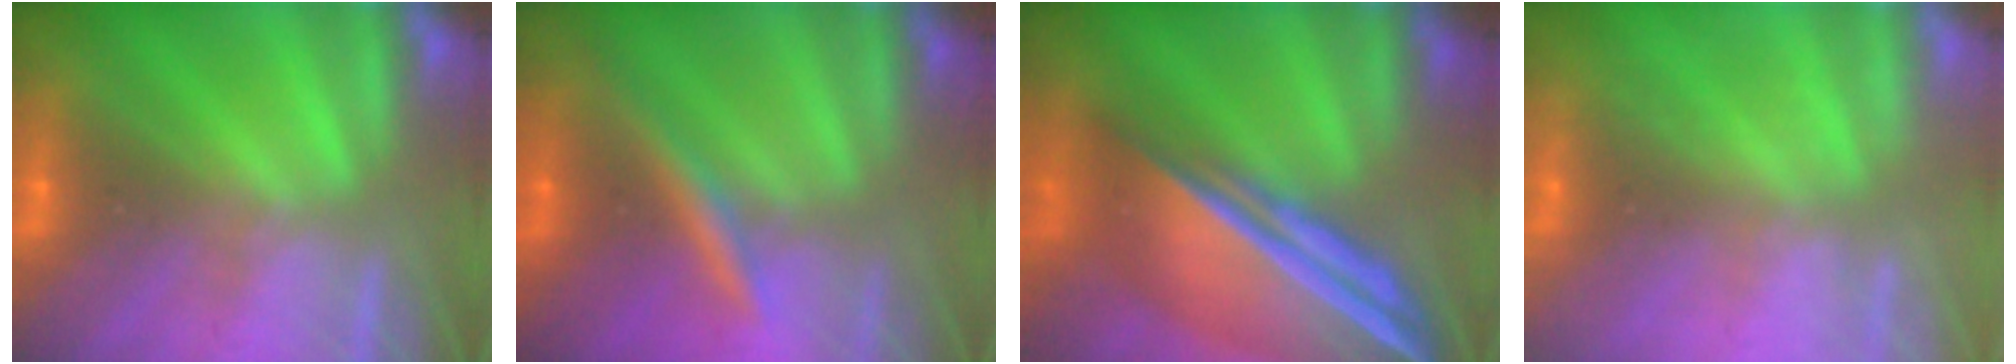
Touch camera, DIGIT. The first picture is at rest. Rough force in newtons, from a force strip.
{"total": 2.4}
{"total": 7.0}
{"total": 2.1}